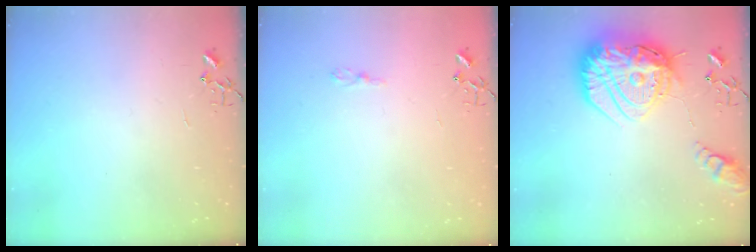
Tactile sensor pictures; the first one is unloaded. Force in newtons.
{"total": 3.9, "press": 3.9, "slide": 0.4}
{"total": 27.0, "press": 26.8, "slide": 2.8}